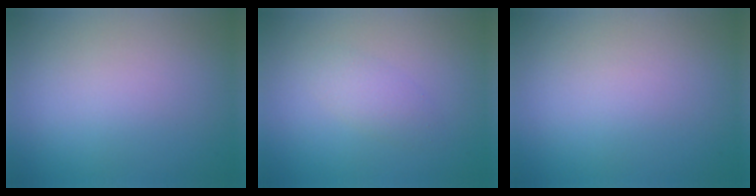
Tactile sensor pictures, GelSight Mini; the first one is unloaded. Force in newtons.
{"total": 1.7, "press": 1.7, "slide": 0.1}
{"total": 0.0}